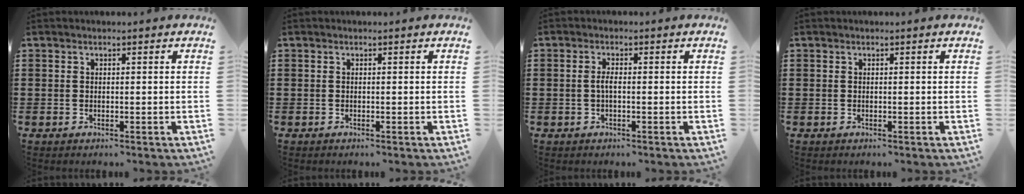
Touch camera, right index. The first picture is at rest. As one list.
[{"total": 0.0}, {"total": 1.8, "force": [-0.5, 0.4, 1.7], "torque": [-0.040, -0.002, -0.013]}, {"total": 0.0}]